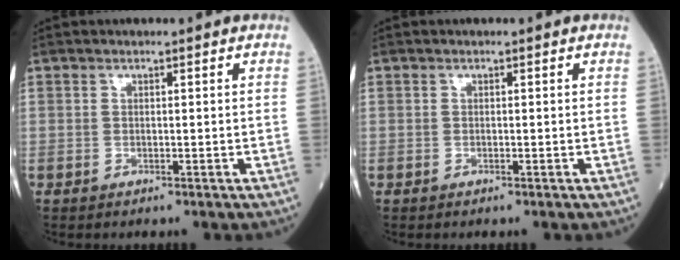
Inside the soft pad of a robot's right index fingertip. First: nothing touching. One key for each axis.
{"total": 0.0}